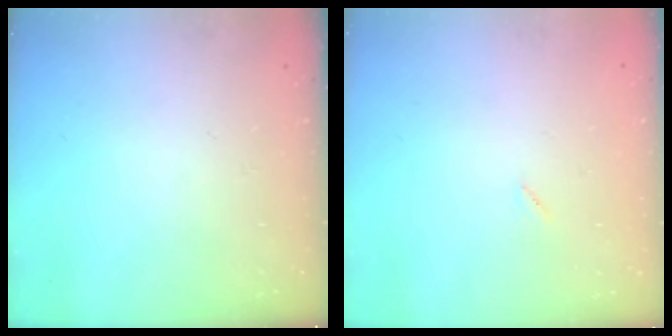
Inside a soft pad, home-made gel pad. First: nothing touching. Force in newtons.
{"total": 2.0, "press": 2.0, "slide": 0.1}